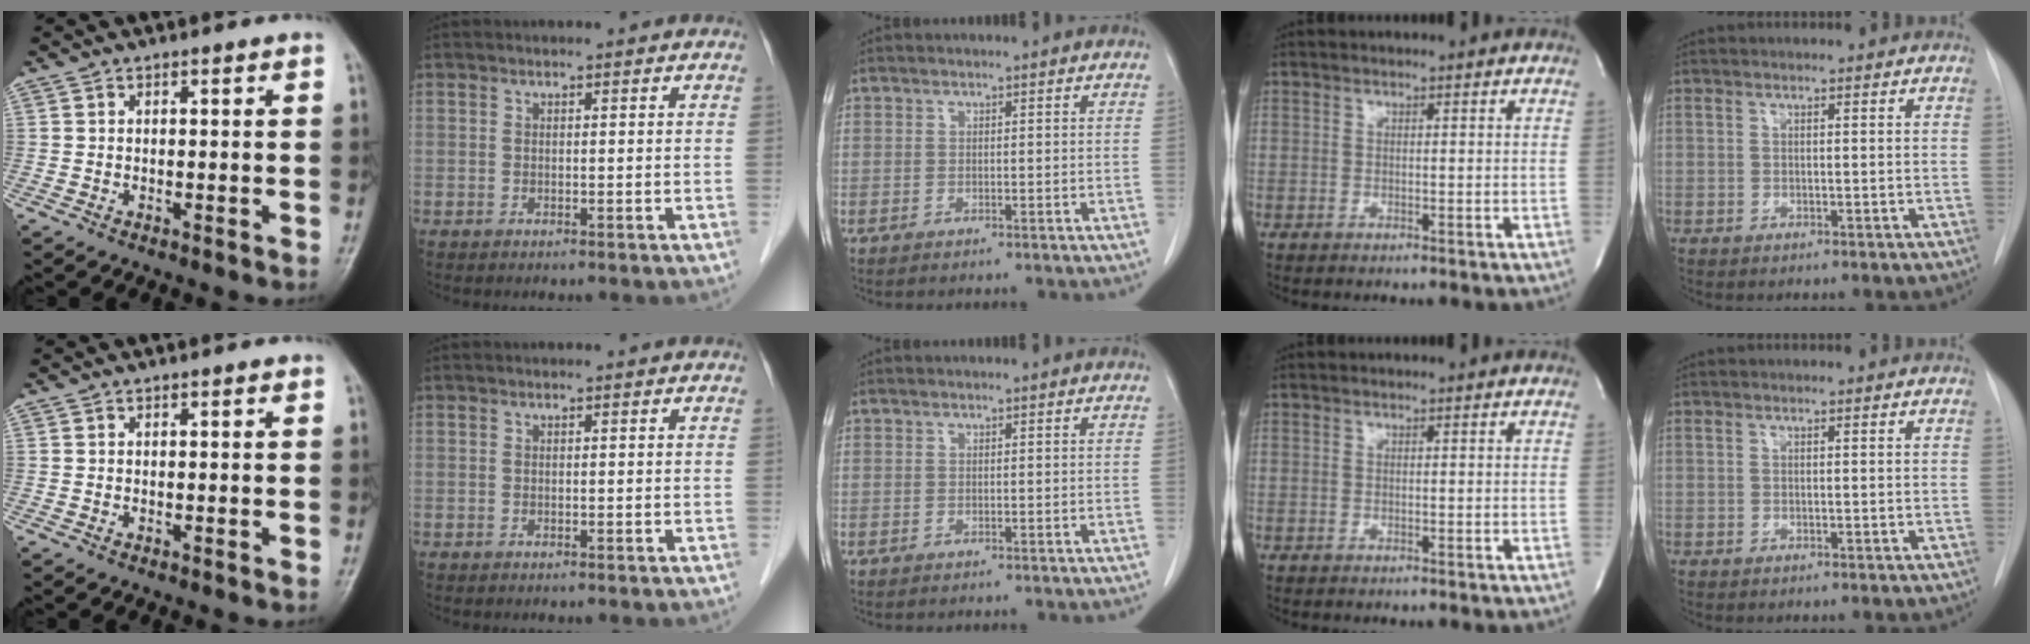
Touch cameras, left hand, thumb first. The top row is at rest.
{}